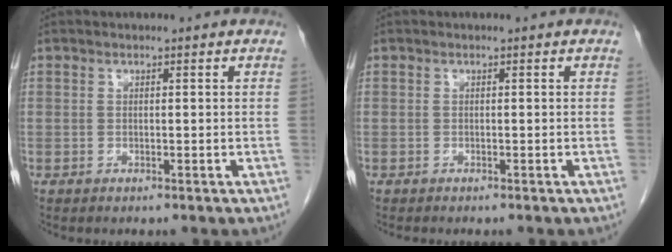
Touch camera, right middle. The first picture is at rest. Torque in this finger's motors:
{"motor_torque": [-0.01, 0.02, -0.01, 0.00]}